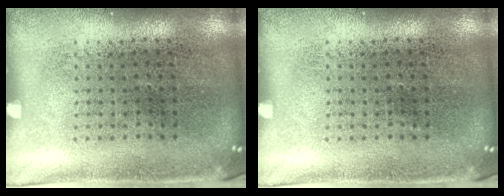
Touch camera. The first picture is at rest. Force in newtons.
{"total": 0.0}